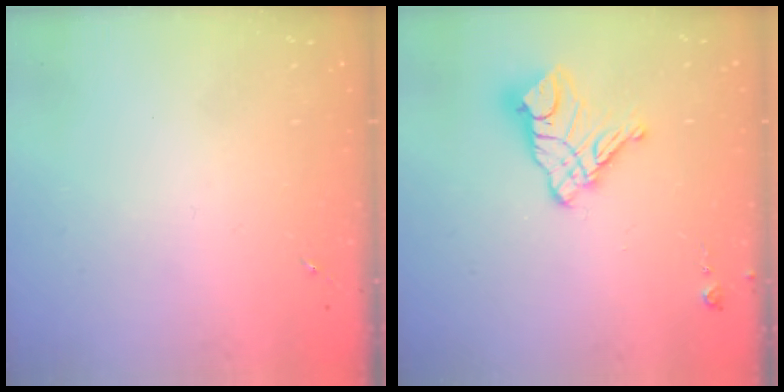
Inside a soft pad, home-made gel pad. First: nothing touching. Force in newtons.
{"total": 13.5, "press": 13.4, "slide": 1.3}